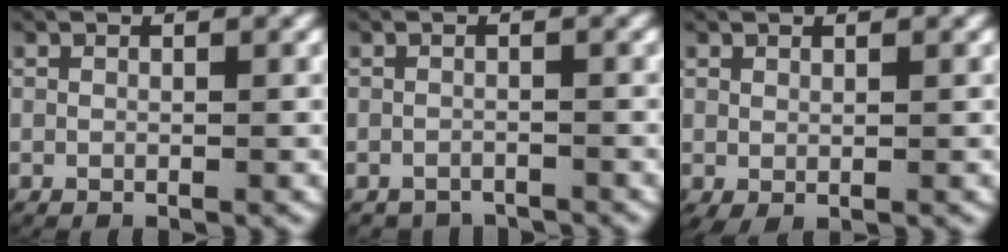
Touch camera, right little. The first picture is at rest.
{"total": 1.7, "force": [-1.6, 0.5, -0.2], "torque": [0.001, -0.008, -0.026]}
{"total": 0.9, "force": [0.2, 0.5, 0.7], "torque": [-0.016, -0.006, 0.009]}